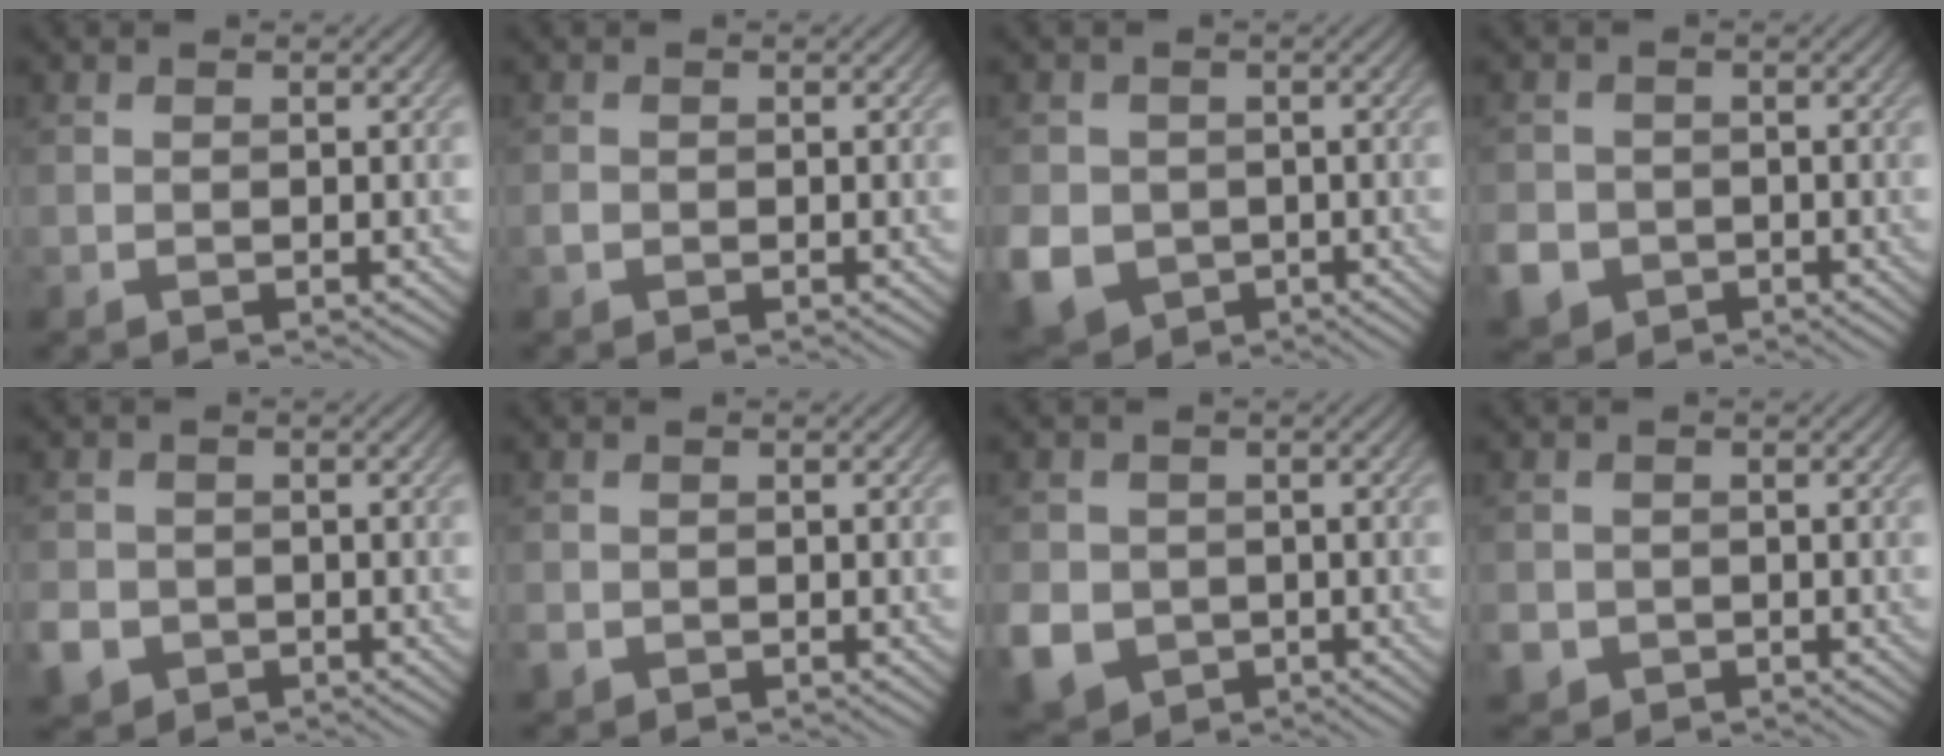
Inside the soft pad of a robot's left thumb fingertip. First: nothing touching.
{"total": 0.7, "force": [-0.3, 0.5, 0.2], "torque": [-0.006, -0.002, -0.008]}
{"total": 8.6, "force": [-2.6, 7.3, 3.8], "torque": [-0.110, -0.034, -0.058]}
{"total": 5.3, "force": [-2.3, 4.5, 1.7], "torque": [-0.049, -0.019, -0.050]}
{"total": 4.4, "force": [-2.0, 3.7, 1.5], "torque": [-0.043, -0.015, -0.043]}
{"total": 1.5, "force": [-0.8, 1.2, 0.4], "torque": [-0.010, -0.009, -0.019]}
{"total": 7.4, "force": [-2.3, 6.3, 3.1], "torque": [-0.094, -0.030, -0.053]}
{"total": 2.9, "force": [-1.3, 2.5, 0.8], "torque": [-0.021, -0.013, -0.027]}